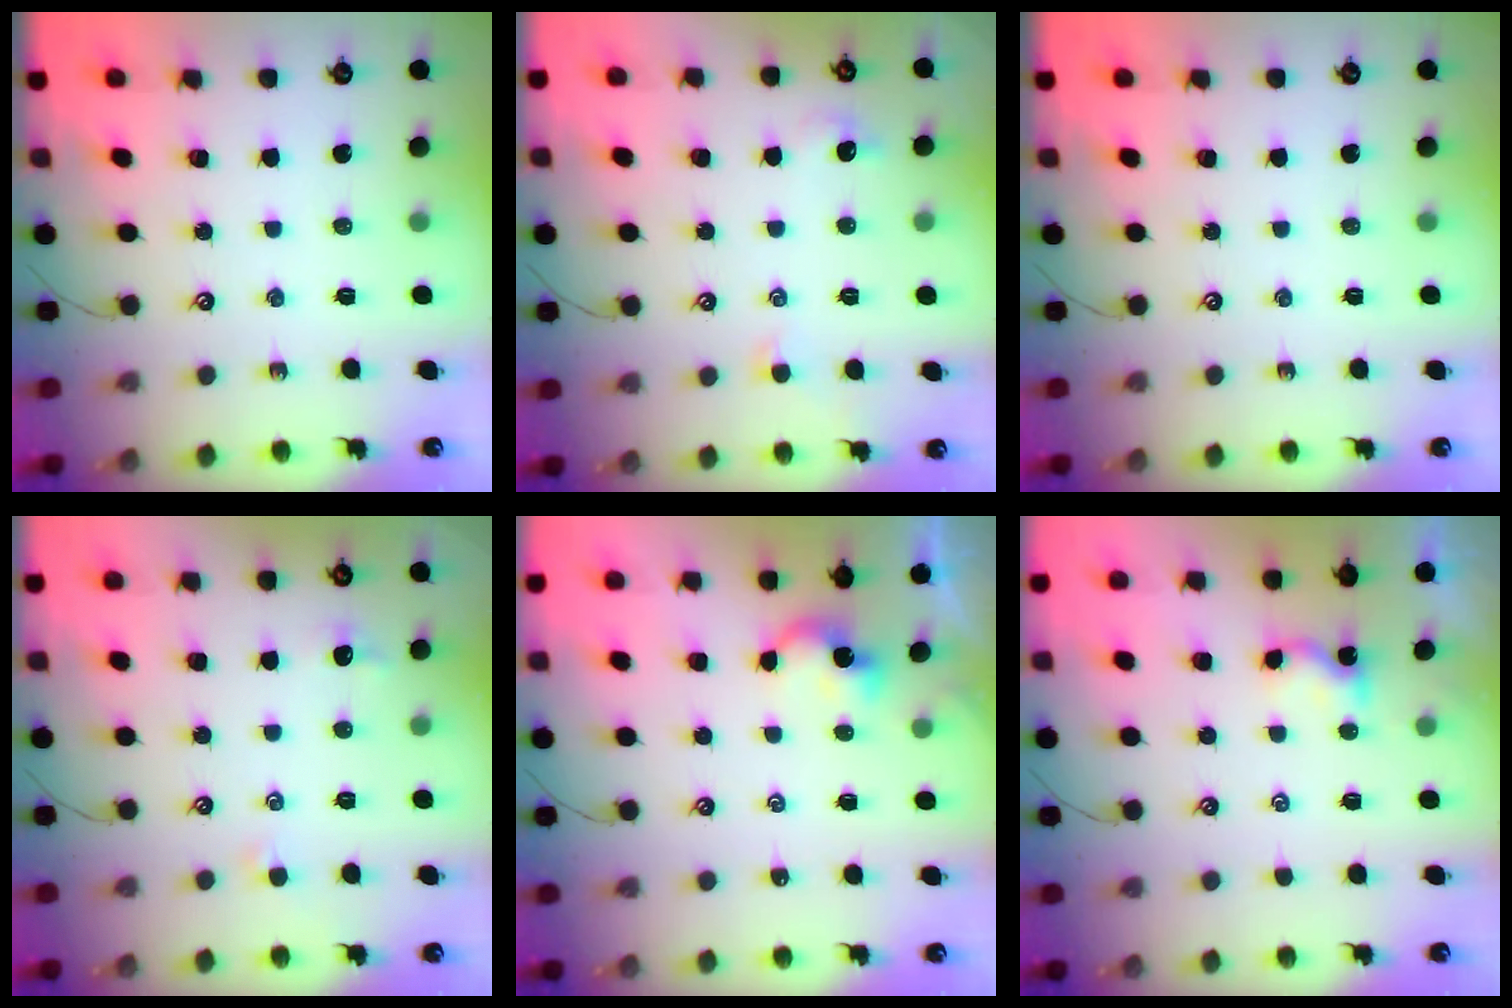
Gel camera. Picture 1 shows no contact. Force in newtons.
{"total": 0.7, "press": 0.1, "slide": 0.7}
{"total": 0.0}
{"total": 0.0}
{"total": 0.9, "press": 0.8, "slide": 0.4}
{"total": 2.4, "press": 2.4, "slide": 0.1}